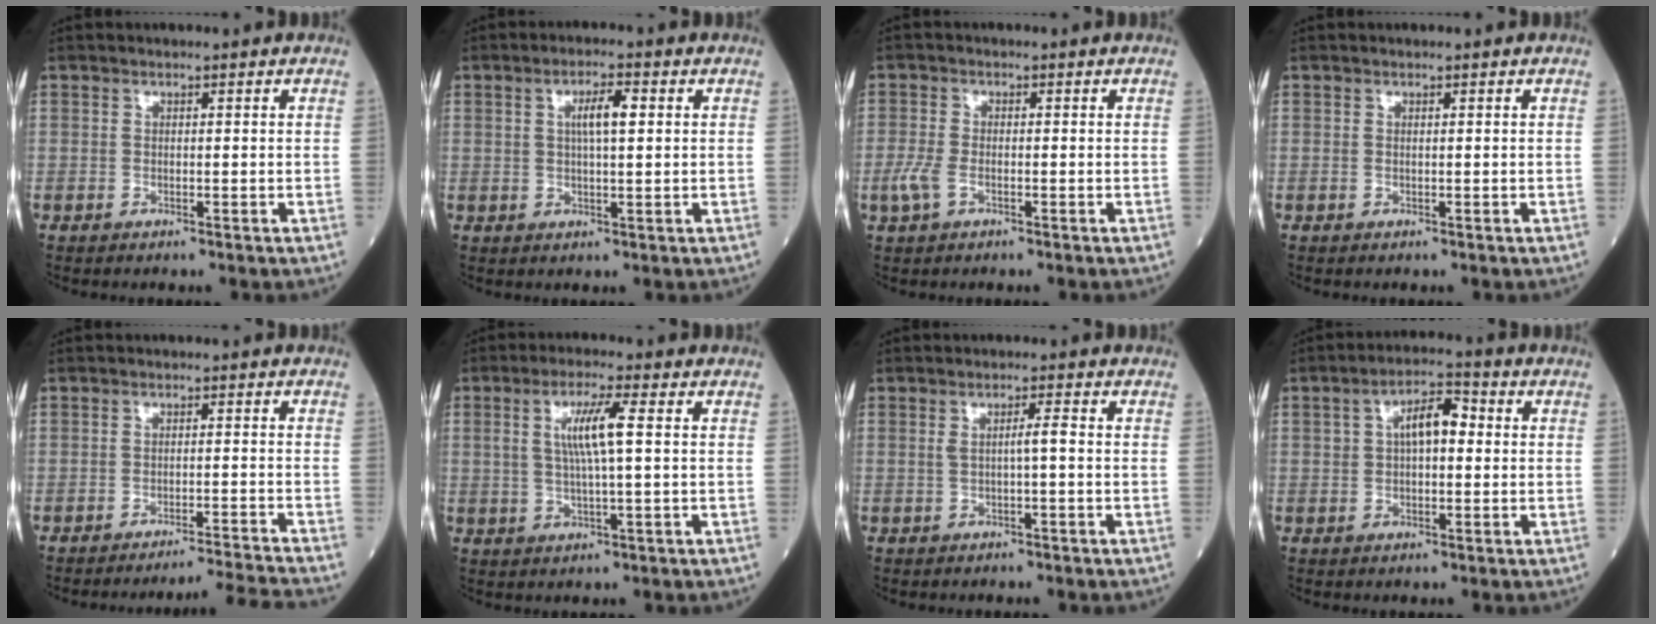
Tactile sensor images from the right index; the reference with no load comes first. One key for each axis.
{"total": 4.4, "fx": 1.1, "fy": 0.8, "fz": 4.2, "tx": -0.075, "ty": 0.006, "tz": 0.019}
{"total": 3.2, "fx": -1.2, "fy": 1.5, "fz": 2.6, "tx": -0.075, "ty": -0.005, "tz": -0.028}
{"total": 0.0}
{"total": 8.4, "fx": -7.7, "fy": -3.3, "fz": 0.8, "tx": 0.004, "ty": -0.018, "tz": -0.109}
{"total": 6.6, "fx": 1.3, "fy": 0.3, "fz": 6.5, "tx": -0.127, "ty": 0.005, "tz": 0.024}
{"total": 2.3, "fx": 0.0, "fy": 0.0, "fz": 2.3, "tx": -0.040, "ty": 0.001, "tz": 0.000}
{"total": 6.5, "fx": 1.1, "fy": 2.8, "fz": 5.7, "tx": -0.099, "ty": 0.025, "tz": 0.015}